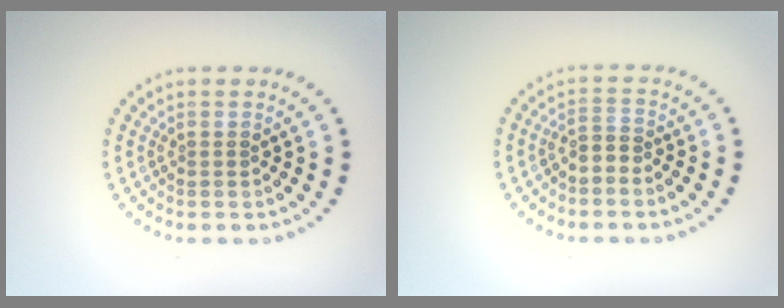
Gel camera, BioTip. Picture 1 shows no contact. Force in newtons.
{"total": 1.8, "press": 1.2, "slide": 1.2}